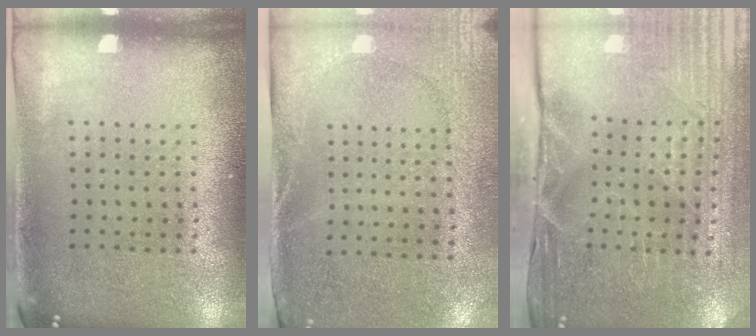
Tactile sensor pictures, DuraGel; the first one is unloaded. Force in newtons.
{"total": 2.8, "press": 2.3, "slide": 1.6}
{"total": 4.3, "press": 4.0, "slide": 1.5}